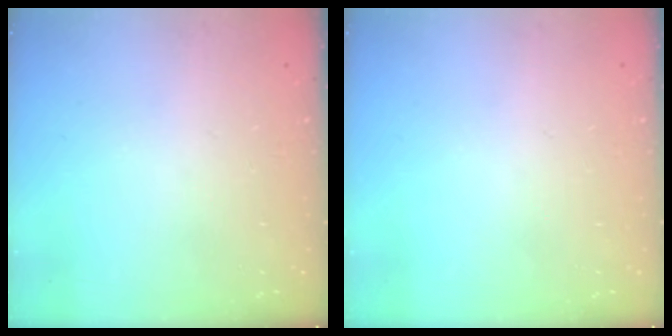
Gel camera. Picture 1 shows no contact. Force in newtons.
{"total": 0.0}